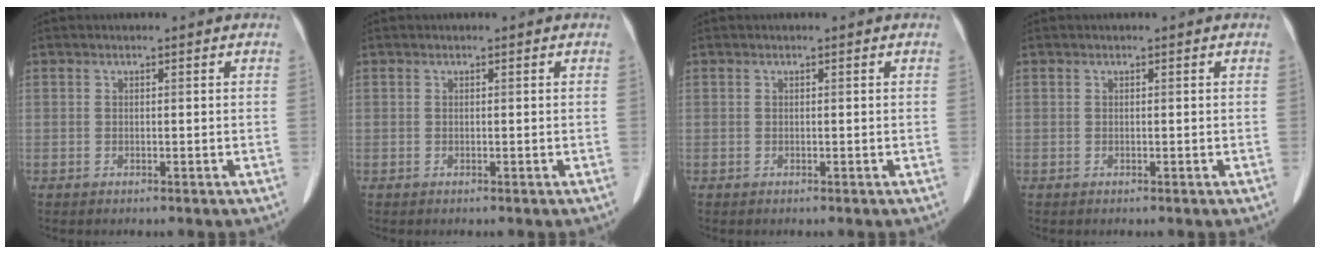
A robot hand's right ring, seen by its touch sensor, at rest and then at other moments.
{"total": 0.0}
{"total": 0.0}
{"total": 0.0}